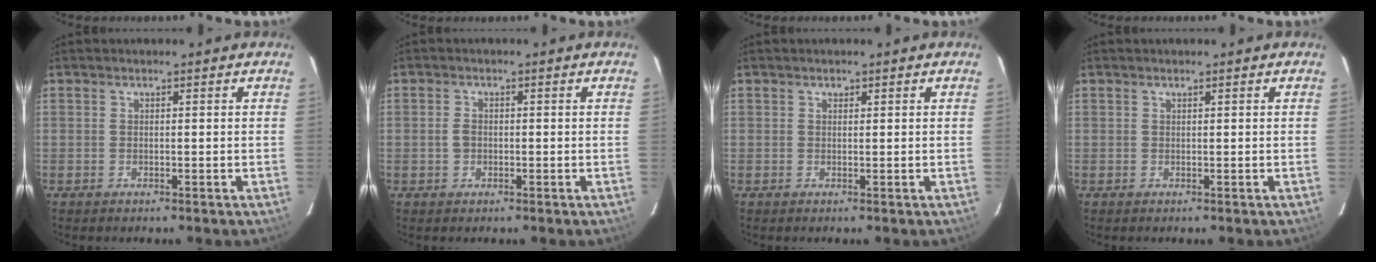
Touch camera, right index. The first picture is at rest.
{"total": 1.8, "force": [-0.3, 1.5, 1.0], "torque": [-0.022, 0.005, -0.008]}
{"total": 0.6, "force": [0.3, 0.5, 0.1], "torque": [-0.001, 0.003, 0.004]}
{"total": 0.0}